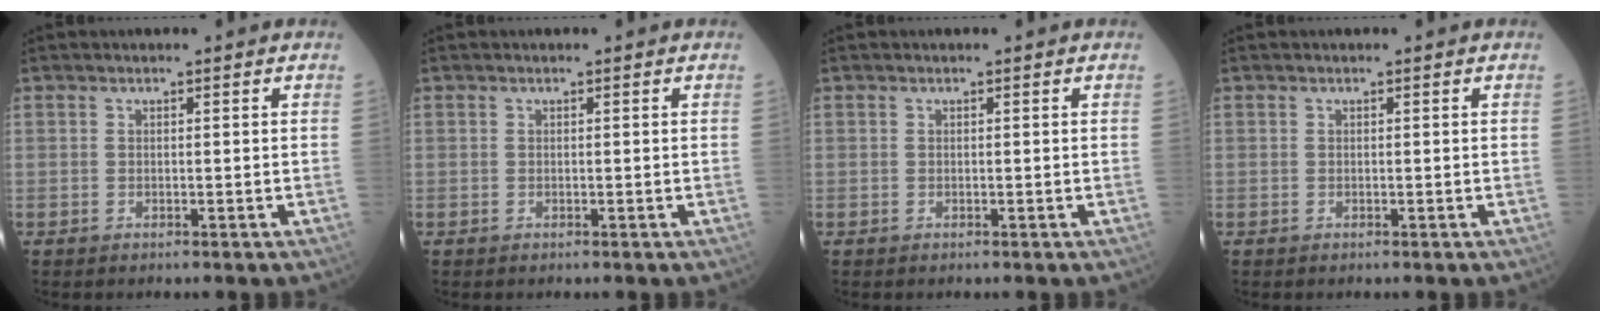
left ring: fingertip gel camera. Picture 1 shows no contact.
{"total": 0.0}
{"total": 0.0}
{"total": 0.0}